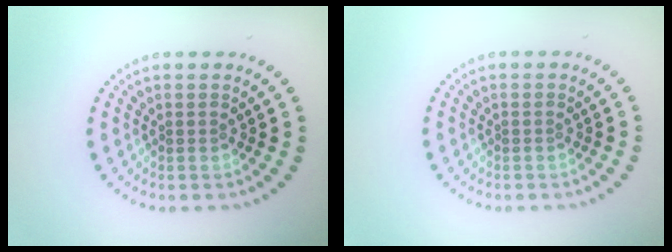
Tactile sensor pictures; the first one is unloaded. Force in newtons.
{"total": 0.0}